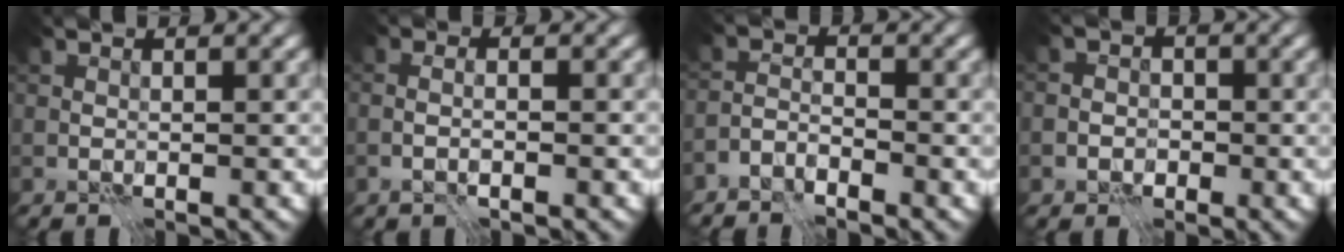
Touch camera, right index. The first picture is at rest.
{"total": 1.2, "force": [-0.6, 0.0, 1.1], "torque": [-0.012, 0.005, -0.014]}
{"total": 2.4, "force": [-2.3, 0.3, 0.4], "torque": [-0.007, 0.006, -0.054]}
{"total": 2.5, "force": [-1.0, 2.2, 0.6], "torque": [0.022, 0.010, -0.038]}